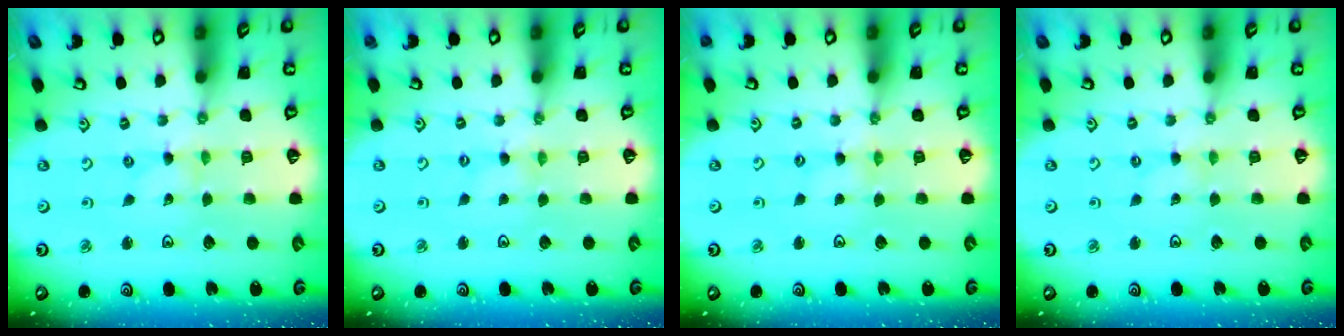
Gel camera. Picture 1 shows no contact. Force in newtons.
{"total": 0.0}
{"total": 2.2, "press": 2.2, "slide": 0.4}
{"total": 0.6, "press": 0.6, "slide": 0.2}